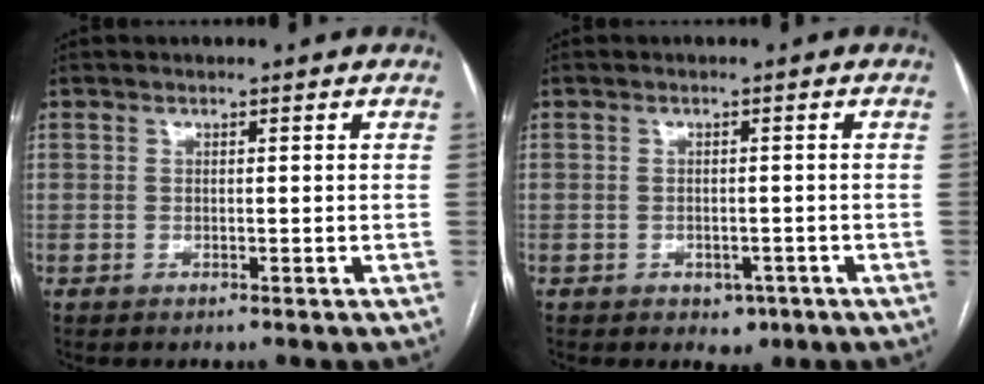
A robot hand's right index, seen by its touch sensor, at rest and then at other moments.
{"total": 2.6, "force": [-1.3, 1.9, 1.1], "torque": [-0.007, 0.004, -0.009]}